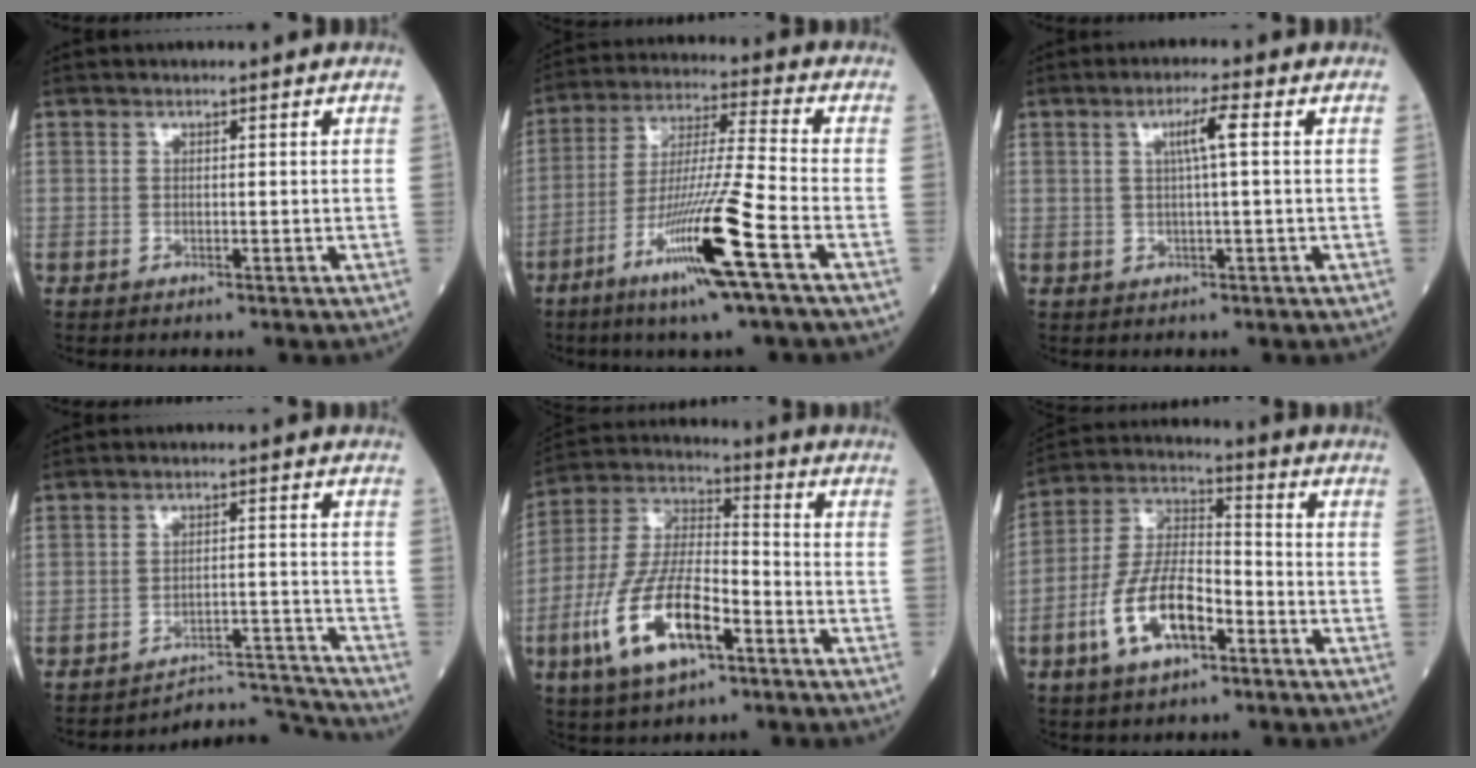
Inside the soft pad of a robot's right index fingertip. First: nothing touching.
{"total": 14.6, "force": [-6.8, -1.1, 12.9], "torque": [-0.250, -0.022, -0.127]}
{"total": 3.7, "force": [0.8, -0.3, 3.6], "torque": [-0.067, 0.004, 0.013]}
{"total": 7.8, "force": [-7.5, -1.5, -1.9], "torque": [0.036, 0.021, -0.113]}
{"total": 15.3, "force": [-6.4, 5.2, 12.9], "torque": [-0.274, -0.002, -0.116]}
{"total": 12.0, "force": [-5.1, 4.7, 9.8], "torque": [-0.205, 0.008, -0.096]}